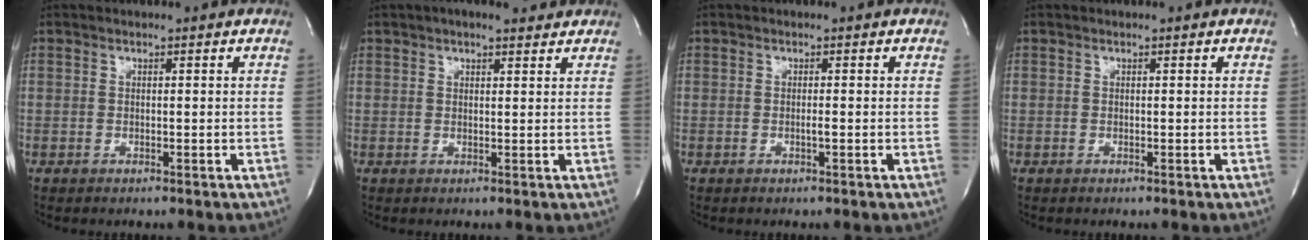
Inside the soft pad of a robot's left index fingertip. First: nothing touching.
{"total": 5.1, "force": [3.9, 1.7, 2.7], "torque": [-0.044, 0.025, 0.059]}
{"total": 0.7, "force": [-0.1, -0.2, 0.6], "torque": [-0.008, 0.000, -0.007]}
{"total": 0.0}